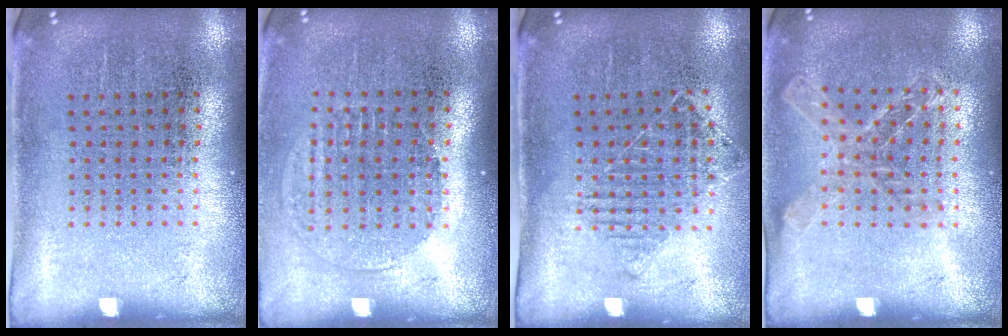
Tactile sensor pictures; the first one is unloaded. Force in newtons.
{"total": 1.4, "press": 1.1, "slide": 0.7}
{"total": 1.0, "press": 1.0, "slide": 0.2}
{"total": 1.2, "press": 1.2, "slide": 0.1}